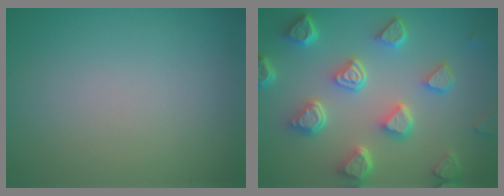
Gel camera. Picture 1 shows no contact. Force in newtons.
{"total": 6.6, "press": 5.3, "slide": 4.0}